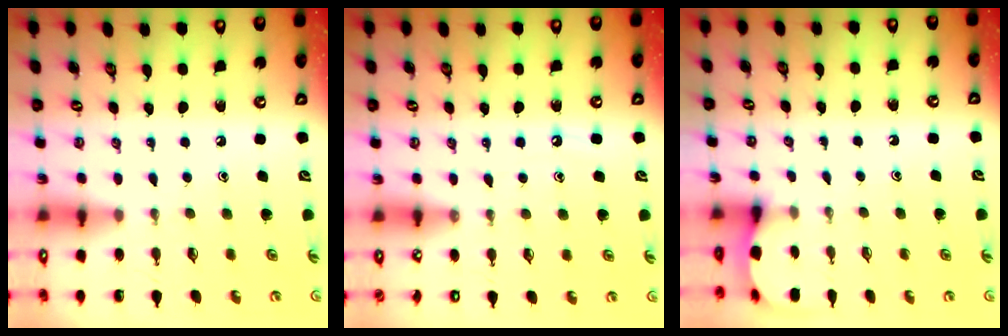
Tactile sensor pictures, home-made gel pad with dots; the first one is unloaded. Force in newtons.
{"total": 5.3, "press": 5.2, "slide": 0.7}
{"total": 2.2, "press": 2.2, "slide": 0.2}